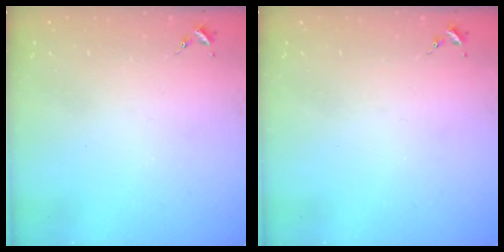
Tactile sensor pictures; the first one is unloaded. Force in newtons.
{"total": 0.0}